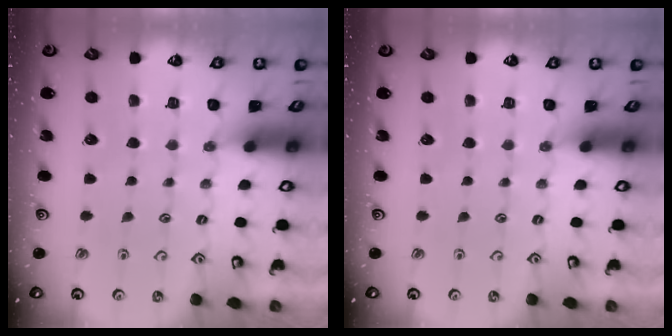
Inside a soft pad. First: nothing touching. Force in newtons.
{"total": 0.0}